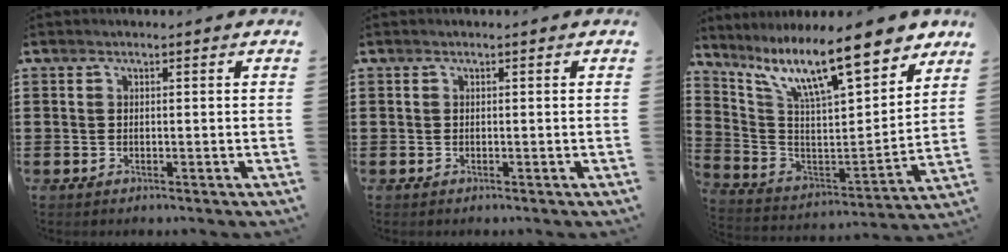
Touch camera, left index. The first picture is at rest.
{"total": 0.0}
{"total": 13.9, "force": [10.5, 2.7, 8.6], "torque": [-0.175, -0.065, 0.177]}